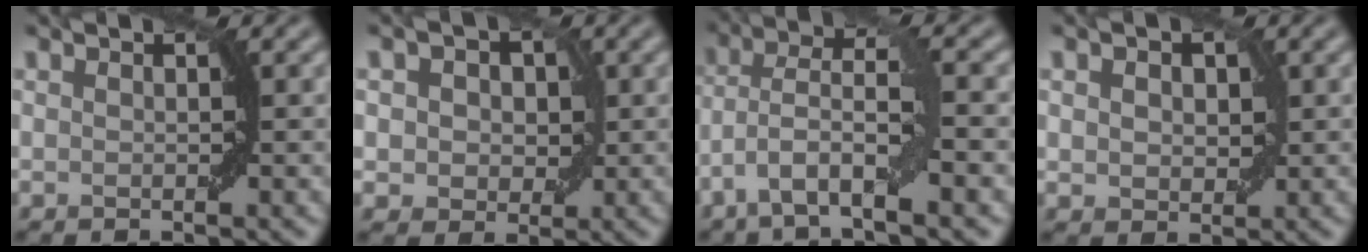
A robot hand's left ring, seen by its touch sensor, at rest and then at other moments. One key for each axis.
{"total": 5.0, "fx": 1.4, "fy": 3.9, "fz": 2.7, "tx": -0.029, "ty": 0.023, "tz": -0.002}
{"total": 6.2, "fx": -2.7, "fy": 1.2, "fz": 5.4, "tx": -0.100, "ty": 0.006, "tz": -0.059}
{"total": 2.7, "fx": 0.7, "fy": 2.1, "fz": 1.6, "tx": -0.023, "ty": 0.007, "tz": 0.005}